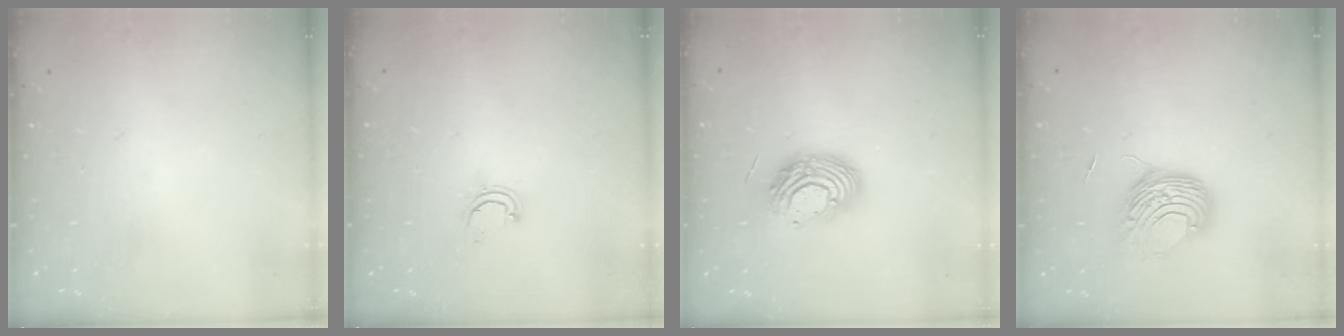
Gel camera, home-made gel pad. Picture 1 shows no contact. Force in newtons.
{"total": 3.9, "press": 3.9, "slide": 0.4}
{"total": 12.1, "press": 12.0, "slide": 1.0}
{"total": 9.2, "press": 9.2, "slide": 0.5}